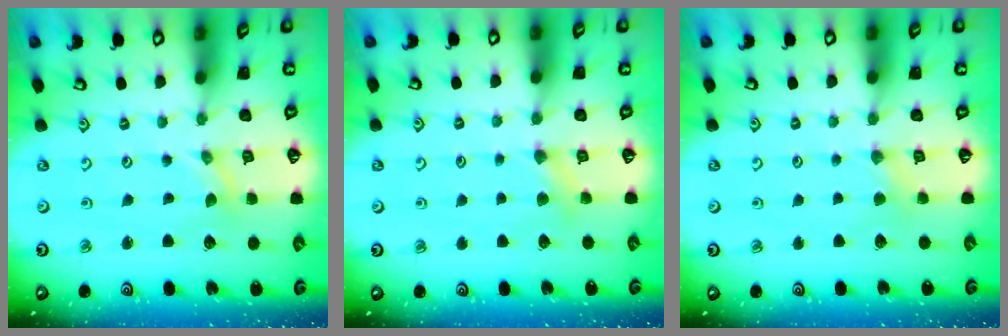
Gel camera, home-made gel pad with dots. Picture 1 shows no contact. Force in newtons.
{"total": 4.7, "press": 4.7, "slide": 0.5}
{"total": 1.6, "press": 1.6, "slide": 0.4}